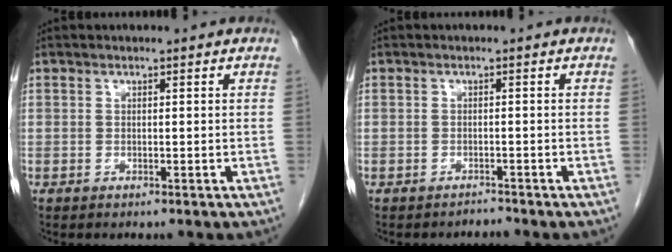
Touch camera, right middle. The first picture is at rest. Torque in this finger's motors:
{"motor_torque": [0.28, -0.15, 0.02, -0.01]}